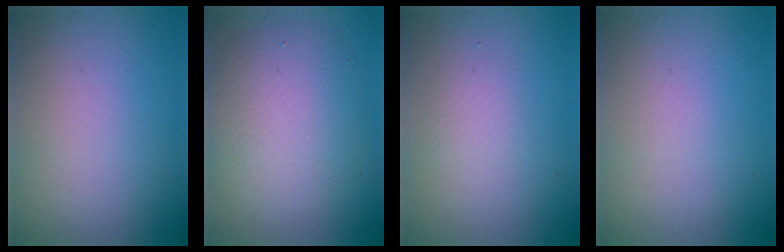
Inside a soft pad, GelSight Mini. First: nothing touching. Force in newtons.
{"total": 6.5, "press": 6.5, "slide": 0.6}
{"total": 1.4, "press": 1.4, "slide": 0.1}
{"total": 0.0}